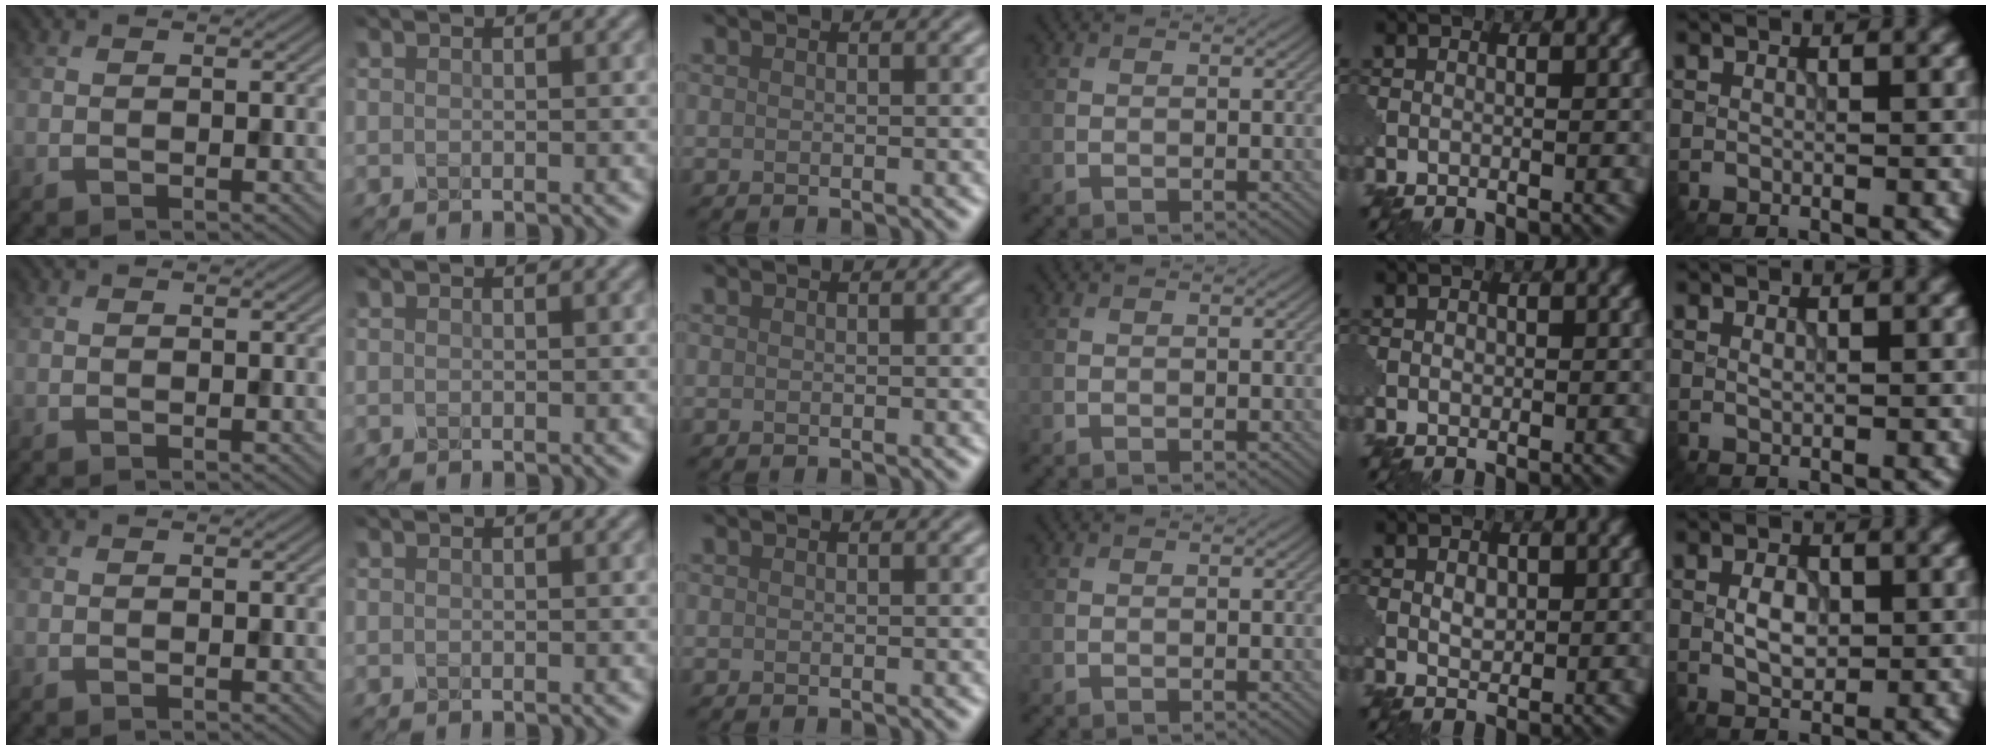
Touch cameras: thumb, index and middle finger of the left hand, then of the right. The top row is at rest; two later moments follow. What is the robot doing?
{"motion": "close", "object": "eyeshadow palette"}